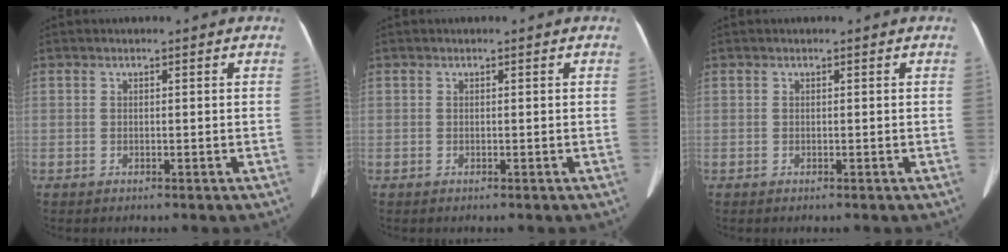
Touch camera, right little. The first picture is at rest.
{"total": 0.0}
{"total": 0.0}